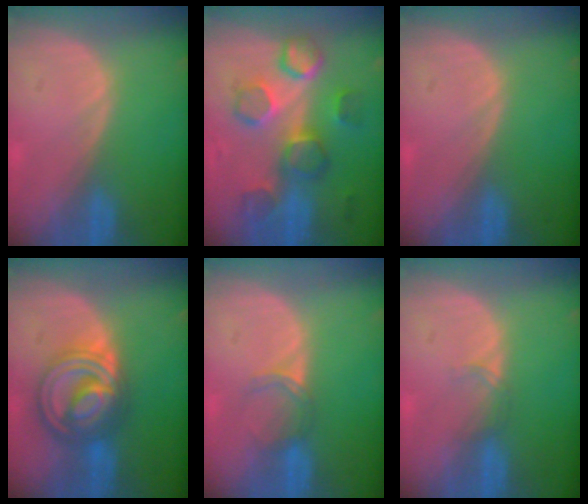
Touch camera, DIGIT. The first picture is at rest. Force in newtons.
{"total": 8.8, "press": 8.7, "slide": 1.4}
{"total": 0.0}
{"total": 9.0, "press": 9.0, "slide": 0.7}
{"total": 2.9, "press": 2.5, "slide": 1.5}
{"total": 1.3, "press": 1.2, "slide": 0.2}